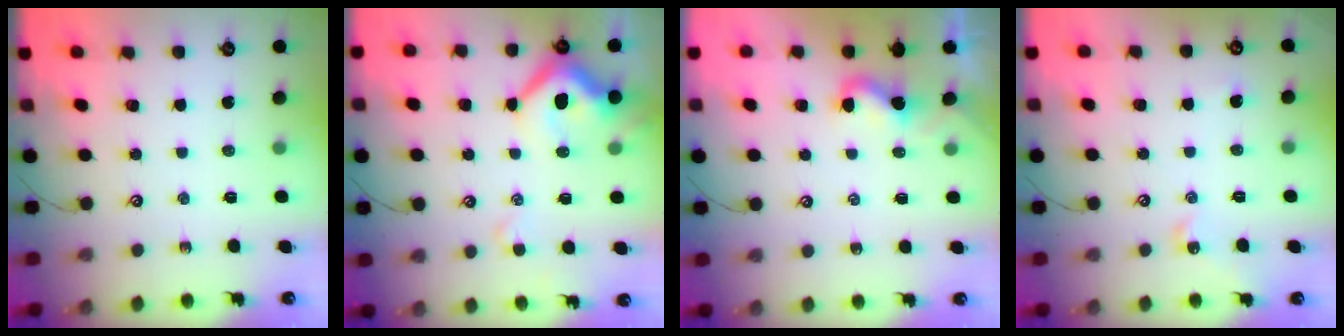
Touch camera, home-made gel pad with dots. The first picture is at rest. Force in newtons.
{"total": 10.5, "press": 10.3, "slide": 1.7}
{"total": 2.8, "press": 2.8, "slide": 0.4}
{"total": 3.9, "press": 3.8, "slide": 0.6}